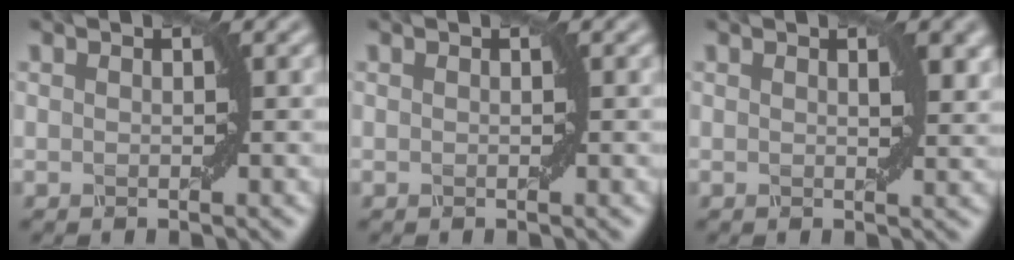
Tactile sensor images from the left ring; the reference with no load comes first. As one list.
[{"total": 0.0}, {"total": 1.8, "force": [0.9, 0.6, 1.5], "torque": [-0.016, 0.000, 0.017]}]